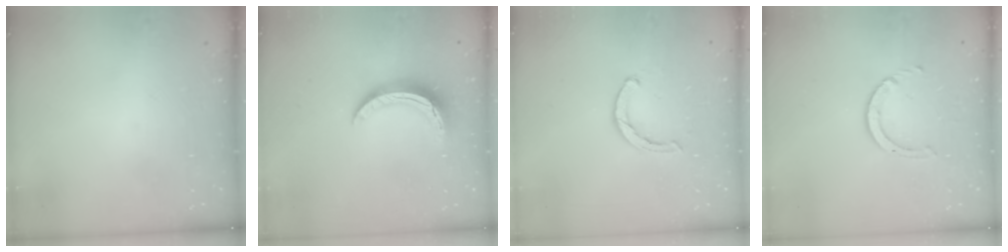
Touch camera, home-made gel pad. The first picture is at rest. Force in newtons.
{"total": 10.4, "press": 10.3, "slide": 0.5}
{"total": 2.5, "press": 2.5, "slide": 0.4}
{"total": 2.5, "press": 2.4, "slide": 0.3}